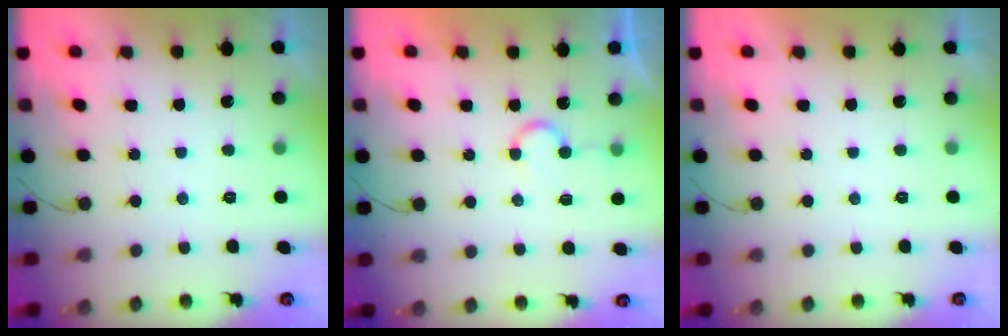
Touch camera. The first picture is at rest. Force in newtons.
{"total": 5.4, "press": 5.3, "slide": 0.6}
{"total": 1.7, "press": 1.7, "slide": 0.0}